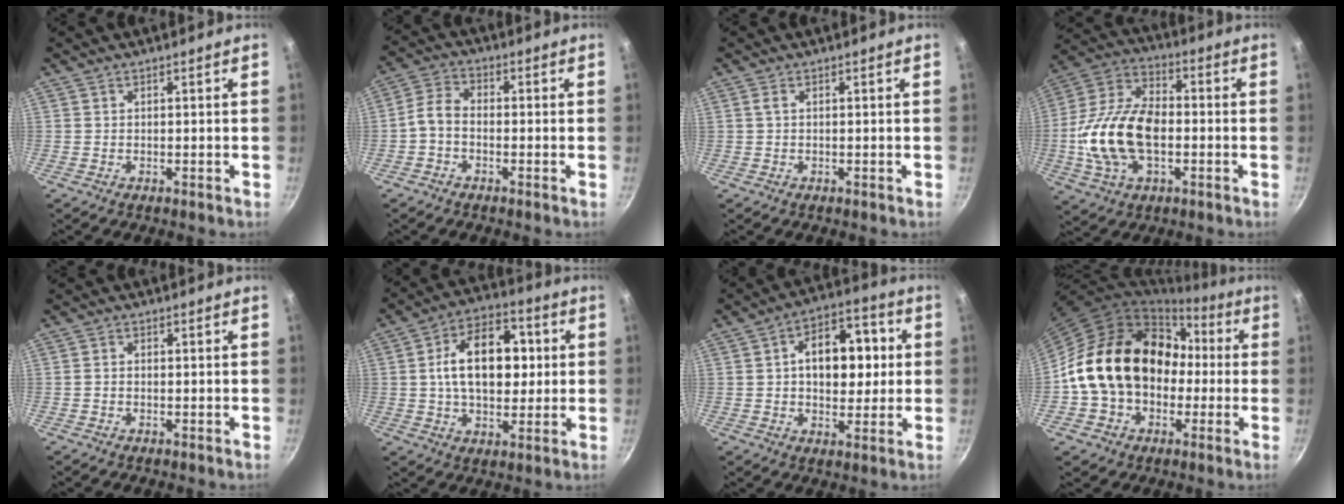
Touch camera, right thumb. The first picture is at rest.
{"total": 4.6, "force": [-1.5, 3.0, 3.1], "torque": [-0.067, 0.030, -0.042]}
{"total": 0.9, "force": [0.2, 0.3, 0.9], "torque": [-0.019, 0.002, 0.005]}
{"total": 18.6, "force": [-2.3, 11.2, 14.7], "torque": [-0.263, 0.035, -0.052]}
{"total": 1.1, "force": [-0.2, 0.8, 0.6], "torque": [-0.014, 0.005, -0.005]}
{"total": 16.5, "force": [2.0, 10.5, 12.6], "torque": [-0.162, 0.019, 0.020]}
{"total": 14.4, "force": [1.6, 9.4, 10.8], "torque": [-0.113, 0.020, 0.014]}
{"total": 20.3, "force": [-0.1, 15.6, 13.0], "torque": [-0.189, 0.062, 0.004]}